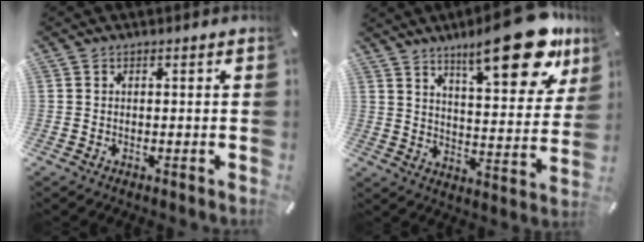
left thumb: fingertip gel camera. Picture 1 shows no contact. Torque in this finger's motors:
{"motor_torque": [3.16, 1.85, 0.91, -0.08, 0.18]}